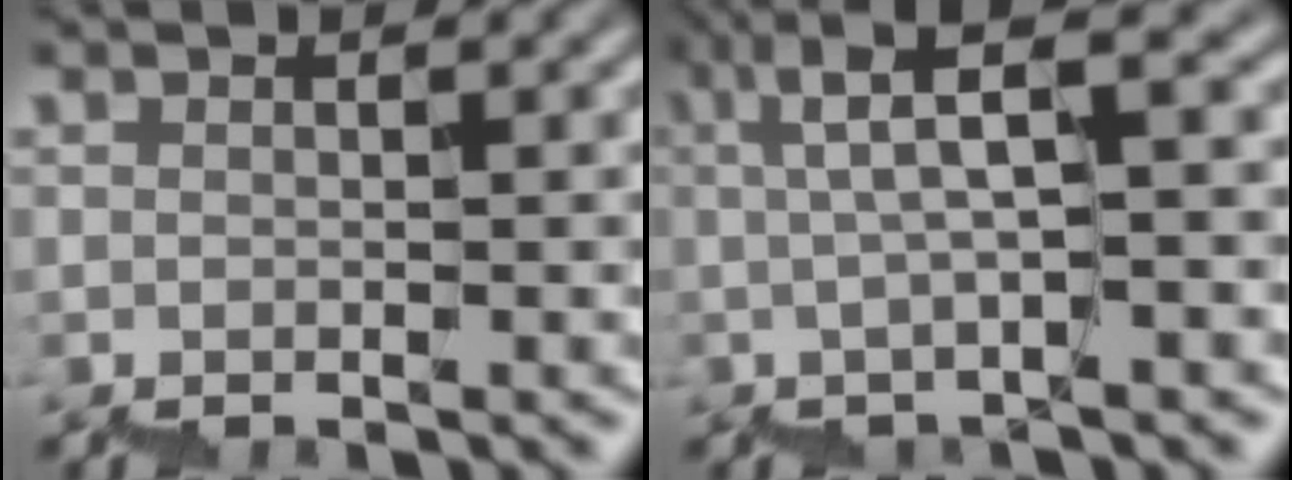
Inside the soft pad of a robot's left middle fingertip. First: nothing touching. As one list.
[{"total": 6.5, "force": [2.2, 1.2, 6.0], "torque": [-0.081, 0.031, 0.031]}]